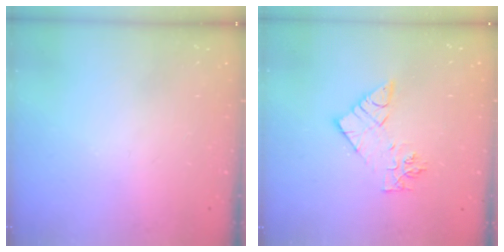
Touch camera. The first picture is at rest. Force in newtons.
{"total": 10.2, "press": 10.1, "slide": 0.9}